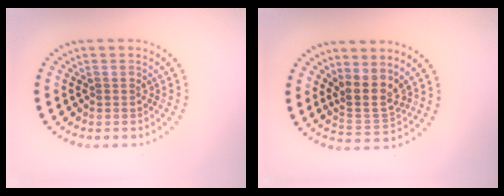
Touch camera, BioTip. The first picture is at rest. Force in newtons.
{"total": 3.2, "press": 2.4, "slide": 2.0}